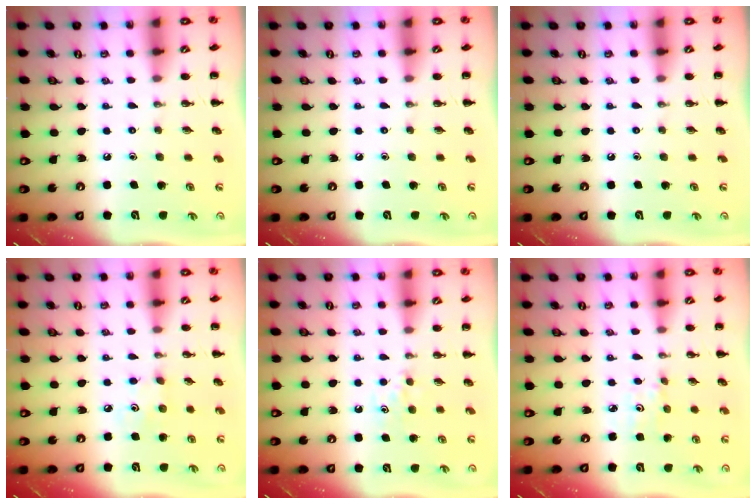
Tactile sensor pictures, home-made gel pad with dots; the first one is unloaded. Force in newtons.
{"total": 0.0}
{"total": 0.0}
{"total": 3.5, "press": 3.4, "slide": 0.9}
{"total": 4.4, "press": 4.2, "slide": 1.3}
{"total": 3.5, "press": 3.4, "slide": 0.9}